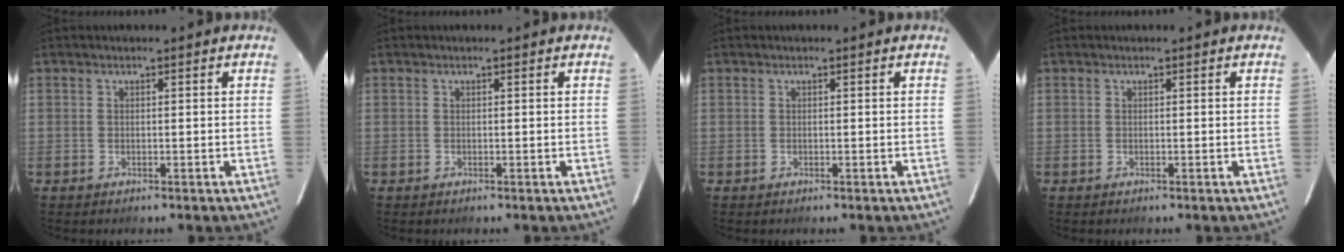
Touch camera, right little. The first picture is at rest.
{"total": 0.0}
{"total": 0.0}
{"total": 0.0}